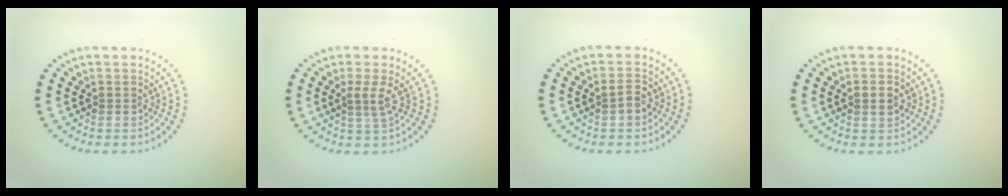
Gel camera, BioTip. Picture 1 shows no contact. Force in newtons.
{"total": 1.9, "press": 1.3, "slide": 1.4}
{"total": 1.5, "press": 1.4, "slide": 0.4}
{"total": 2.2, "press": 2.2, "slide": 0.1}